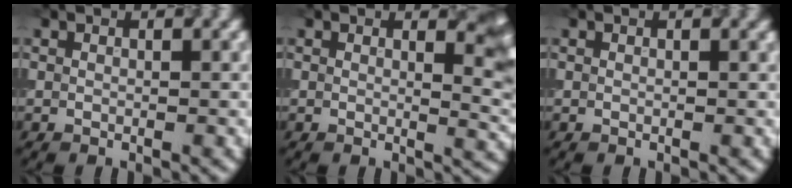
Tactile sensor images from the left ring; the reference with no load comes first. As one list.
[{"total": 3.8, "force": [1.5, 1.2, 3.3], "torque": [-0.027, -0.001, 0.019]}, {"total": 0.0}]